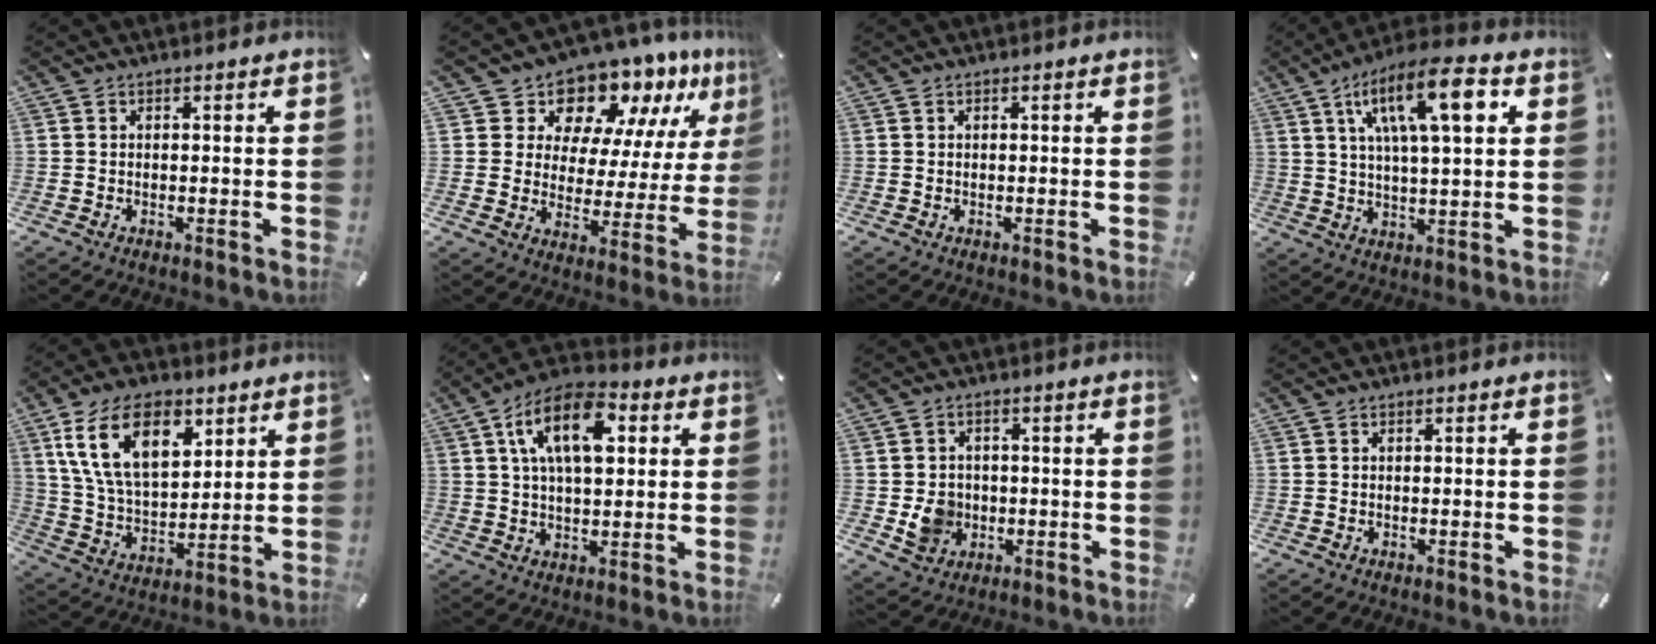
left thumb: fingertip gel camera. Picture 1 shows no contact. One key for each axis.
{"total": 11.5, "fx": 10.2, "fy": 5.2, "fz": 1.1, "tx": -0.023, "ty": -0.111, "tz": 0.176}
{"total": 0.0}
{"total": 16.1, "fx": 6.8, "fy": 5.5, "fz": 13.6, "tx": -0.224, "ty": -0.004, "tz": 0.105}
{"total": 16.2, "fx": 8.0, "fy": 9.5, "fz": 10.4, "tx": -0.213, "ty": -0.013, "tz": 0.144}
{"total": 14.2, "fx": 4.5, "fy": 7.8, "fz": 10.9, "tx": -0.188, "ty": -0.001, "tz": 0.074}
{"total": 7.0, "fx": -0.9, "fy": 6.5, "fz": 2.4, "tx": -0.029, "ty": 0.003, "tz": -0.015}
{"total": 0.0}